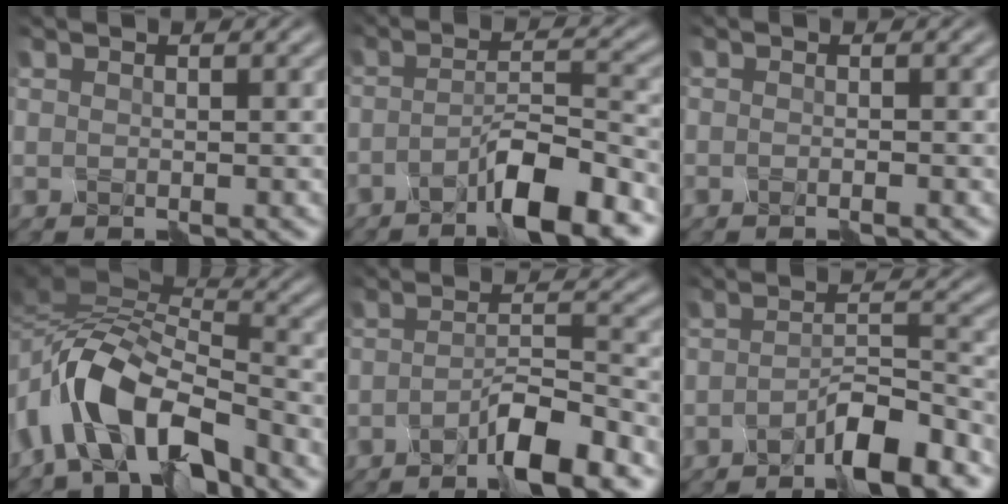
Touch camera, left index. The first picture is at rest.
{"total": 6.1, "force": [-4.1, 0.6, 4.4], "torque": [-0.072, 0.007, -0.071]}
{"total": 1.1, "force": [-1.0, -0.2, 0.4], "torque": [-0.006, -0.003, -0.019]}
{"total": 8.6, "force": [-5.2, 3.5, 5.9], "torque": [-0.101, 0.013, -0.110]}
{"total": 4.8, "force": [-3.6, 0.3, 3.2], "torque": [-0.055, 0.003, -0.065]}
{"total": 5.2, "force": [-4.0, 0.6, 3.2], "torque": [-0.053, 0.004, -0.069]}